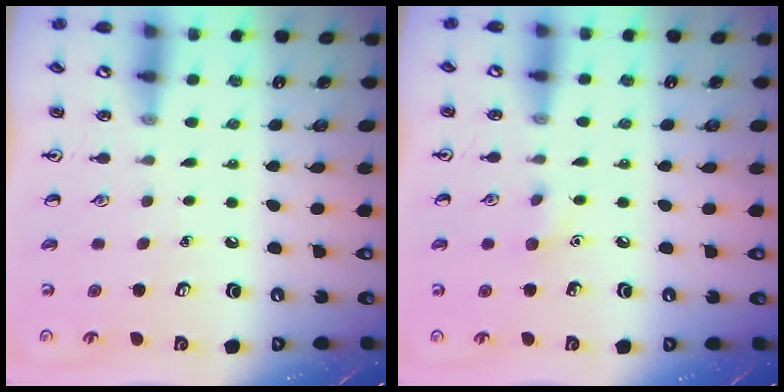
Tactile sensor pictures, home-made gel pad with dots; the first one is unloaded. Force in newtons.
{"total": 5.6, "press": 5.3, "slide": 1.7}